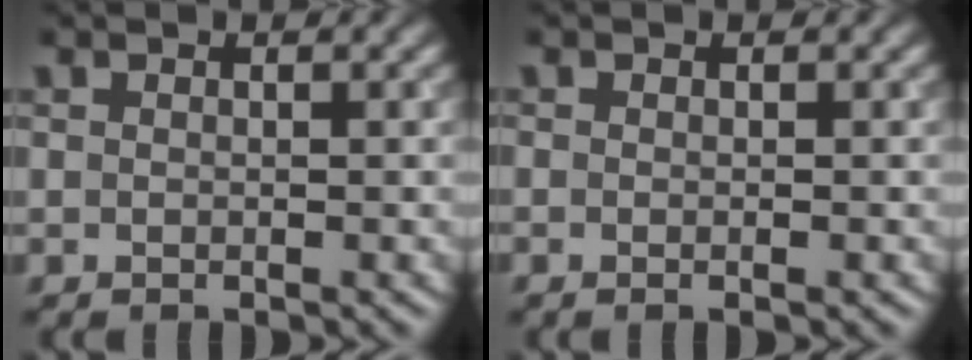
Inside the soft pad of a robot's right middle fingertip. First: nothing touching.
{"total": 0.6, "force": [-0.2, 0.1, 0.6], "torque": [-0.009, -0.004, -0.002]}